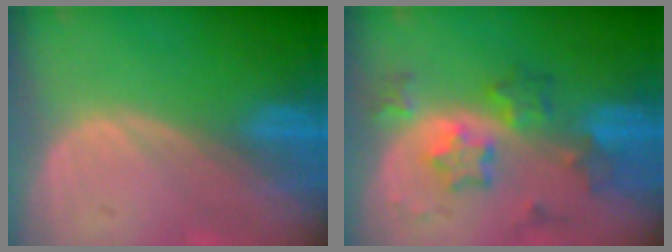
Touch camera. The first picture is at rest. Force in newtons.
{"total": 6.6, "press": 6.6, "slide": 0.1}